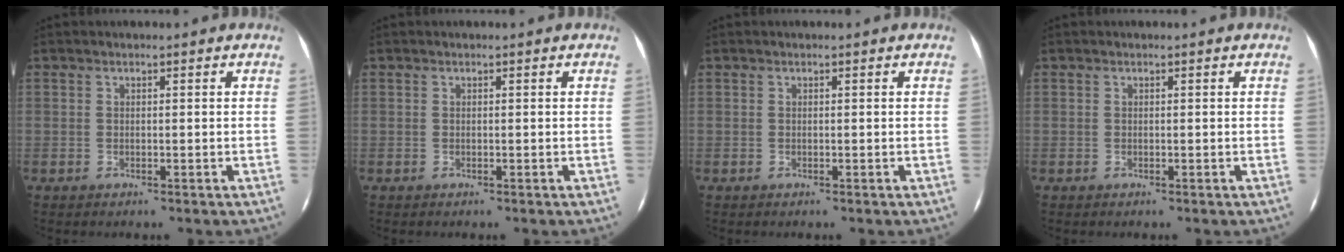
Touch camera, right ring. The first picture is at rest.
{"total": 0.0}
{"total": 0.0}
{"total": 0.0}